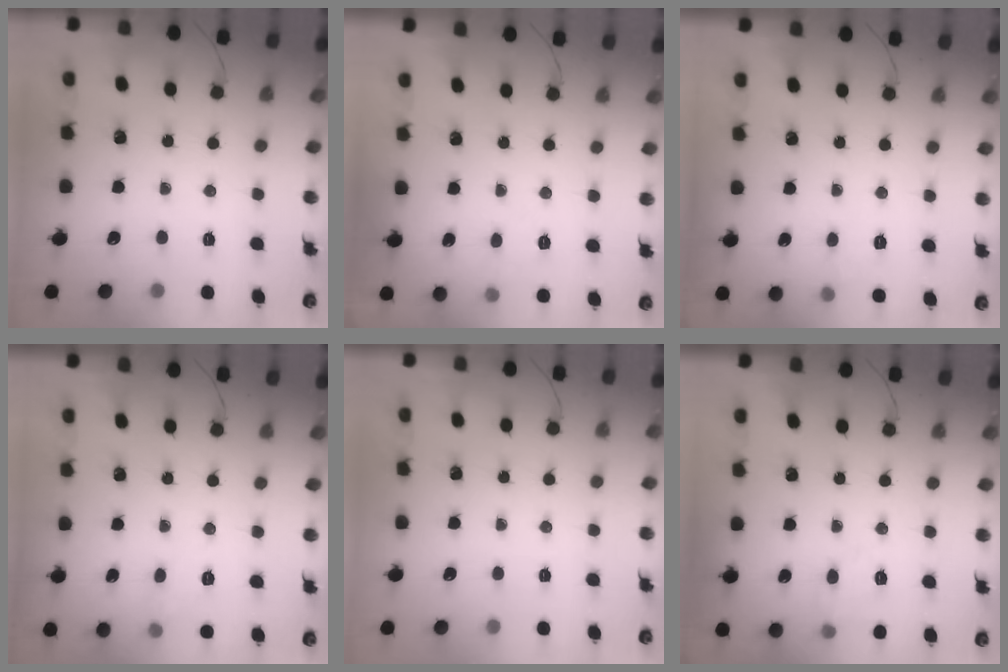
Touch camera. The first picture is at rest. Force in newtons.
{"total": 4.4, "press": 4.1, "slide": 1.6}
{"total": 5.2, "press": 5.0, "slide": 1.2}
{"total": 5.2, "press": 4.9, "slide": 1.6}
{"total": 0.0}
{"total": 7.7, "press": 7.5, "slide": 1.5}